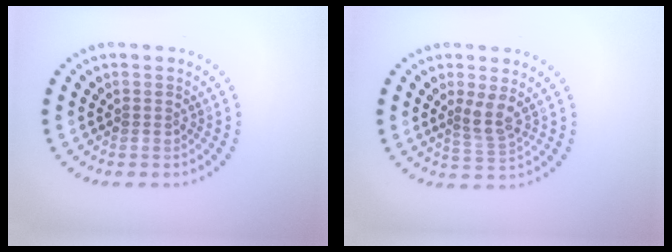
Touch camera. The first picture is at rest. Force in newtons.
{"total": 2.2, "press": 1.7, "slide": 1.5}